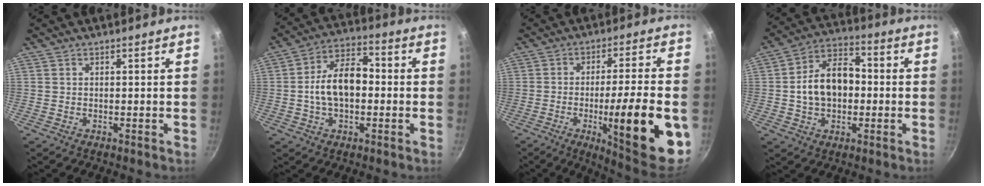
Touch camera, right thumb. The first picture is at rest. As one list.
[{"total": 12.0, "force": [-0.8, 7.4, 9.4], "torque": [-0.137, 0.037, -0.026]}, {"total": 21.8, "force": [-5.8, 4.4, 20.6], "torque": [-0.276, 0.015, -0.079]}, {"total": 13.0, "force": [-0.4, 9.1, 9.2], "torque": [-0.128, 0.032, -0.019]}]